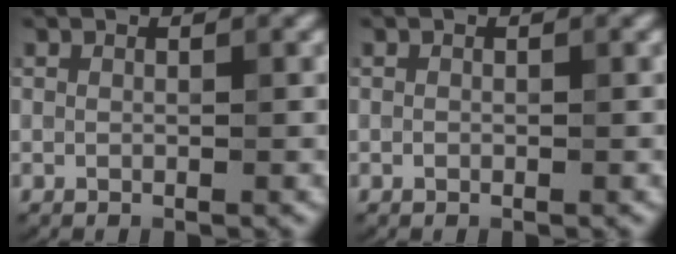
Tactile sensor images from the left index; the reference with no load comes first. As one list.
[{"total": 0.0}]